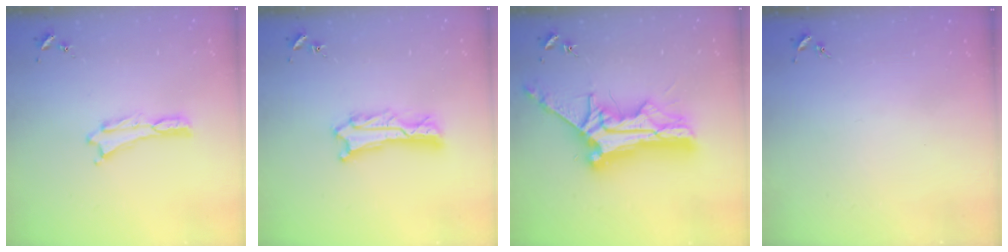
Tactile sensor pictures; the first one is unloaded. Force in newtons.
{"total": 2.2, "press": 2.2, "slide": 0.2}
{"total": 13.3, "press": 13.3, "slide": 1.1}
{"total": 0.0}